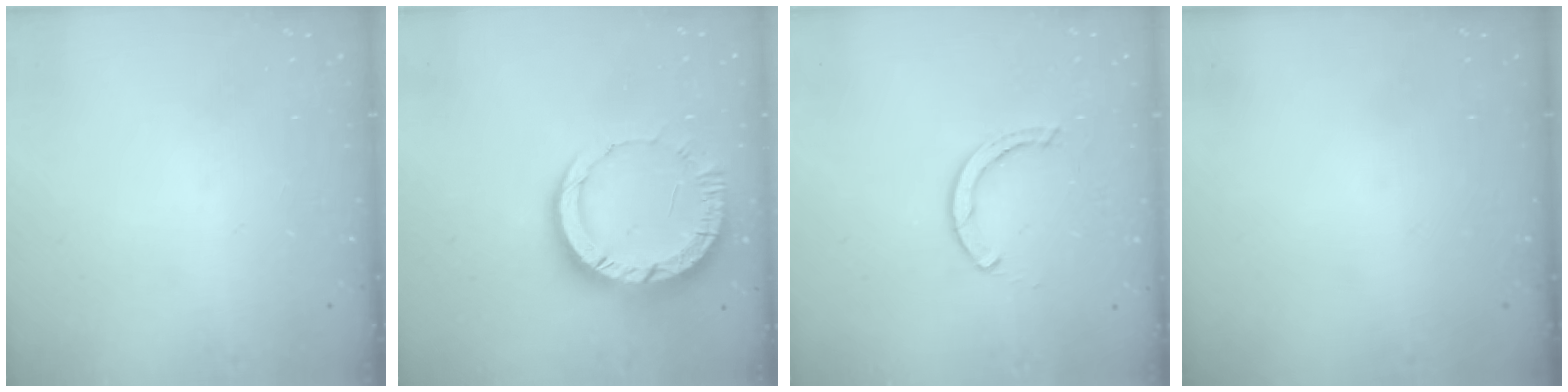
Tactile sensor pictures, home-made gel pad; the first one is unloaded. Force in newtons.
{"total": 11.3, "press": 11.2, "slide": 1.2}
{"total": 2.4, "press": 2.4, "slide": 0.0}
{"total": 0.0}